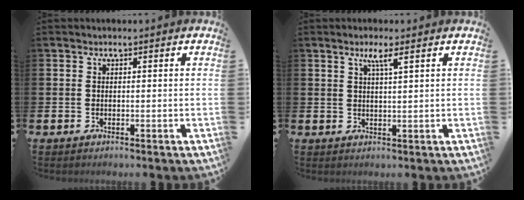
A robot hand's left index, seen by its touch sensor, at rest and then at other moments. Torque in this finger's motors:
{"motor_torque": [0.33, -0.15, 0.14, 0.07]}